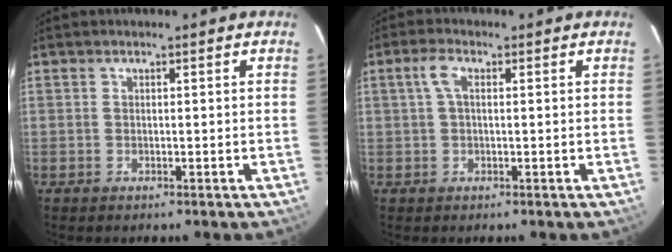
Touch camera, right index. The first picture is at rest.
{"total": 2.9, "force": [0.6, 1.2, 2.6], "torque": [-0.056, 0.010, 0.012]}